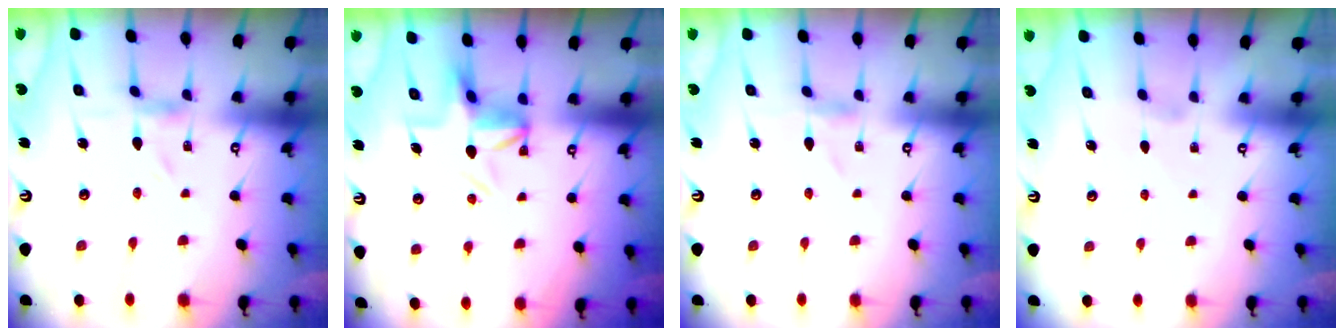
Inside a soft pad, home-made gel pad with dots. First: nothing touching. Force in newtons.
{"total": 6.0, "press": 6.0, "slide": 0.5}
{"total": 0.8, "press": 0.8, "slide": 0.1}
{"total": 0.0}